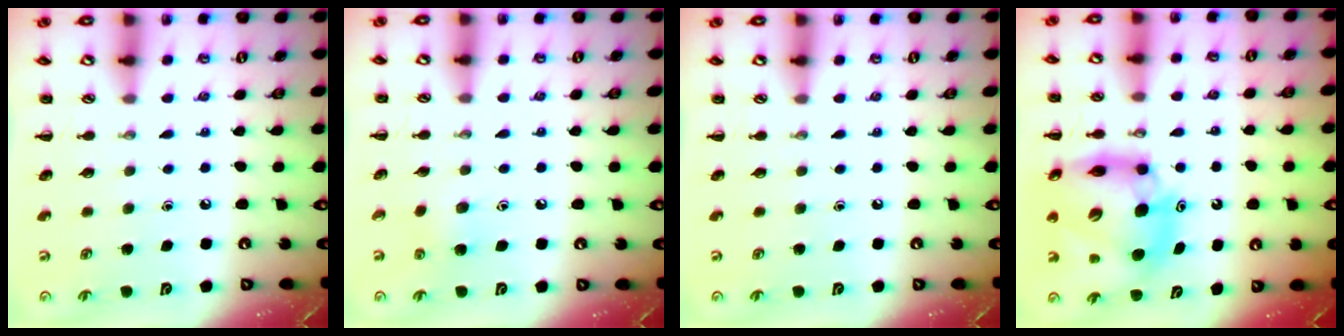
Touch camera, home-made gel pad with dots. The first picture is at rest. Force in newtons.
{"total": 4.6, "press": 4.4, "slide": 1.4}
{"total": 0.0}
{"total": 14.2, "press": 13.6, "slide": 4.2}